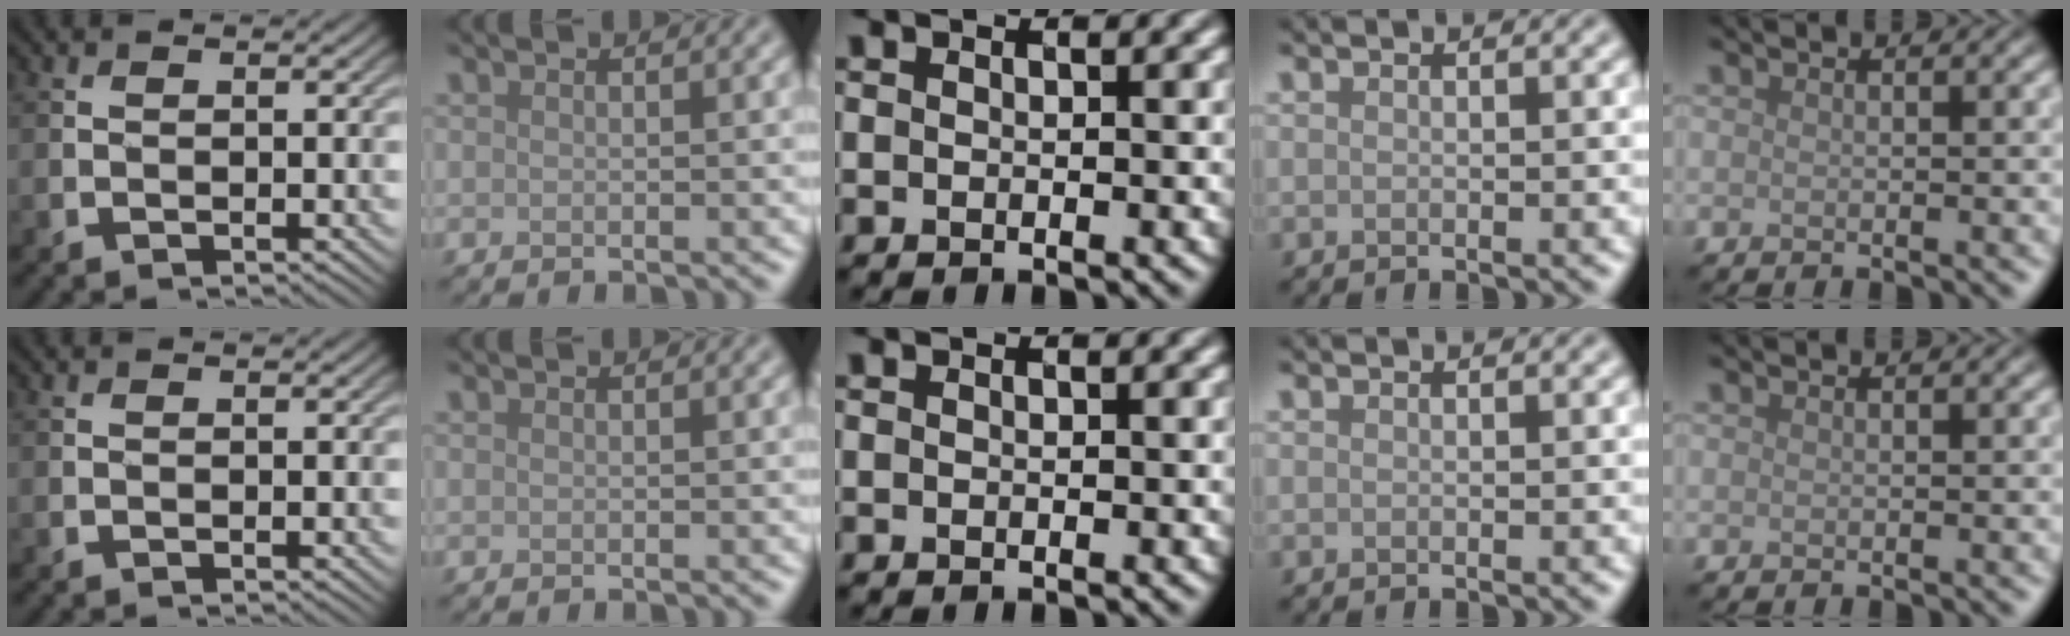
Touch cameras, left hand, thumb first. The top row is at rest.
{}